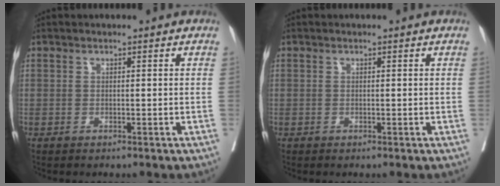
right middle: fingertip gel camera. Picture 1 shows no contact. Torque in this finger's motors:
{"motor_torque": [0.01, 0.01, 0.00, 0.00]}